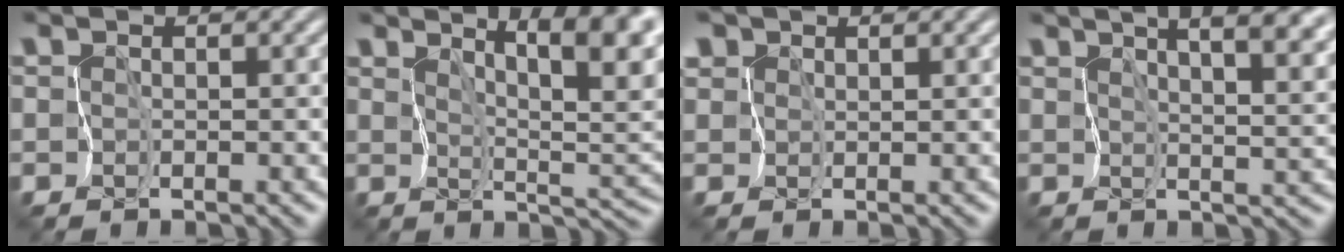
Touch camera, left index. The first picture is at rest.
{"total": 8.9, "force": [5.5, 2.0, 6.7], "torque": [-0.081, 0.012, 0.080]}
{"total": 2.4, "force": [1.6, 1.6, 0.8], "torque": [-0.019, 0.011, 0.029]}
{"total": 13.2, "force": [7.6, 5.3, 9.3], "torque": [-0.117, 0.041, 0.093]}